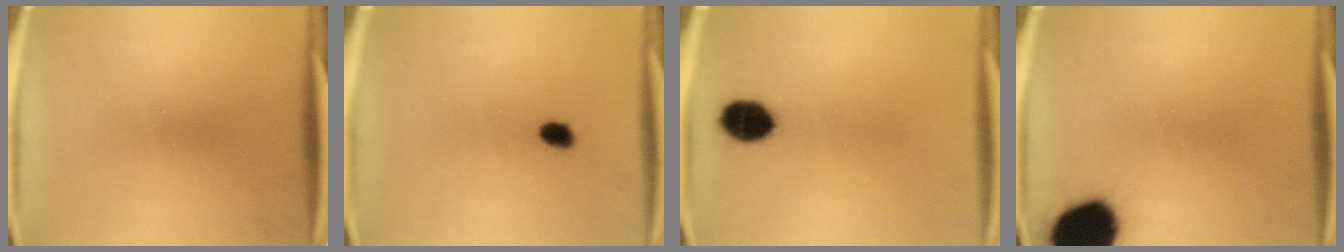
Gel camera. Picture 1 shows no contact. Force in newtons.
{"total": 1.8}
{"total": 7.4}
{"total": 17.8}